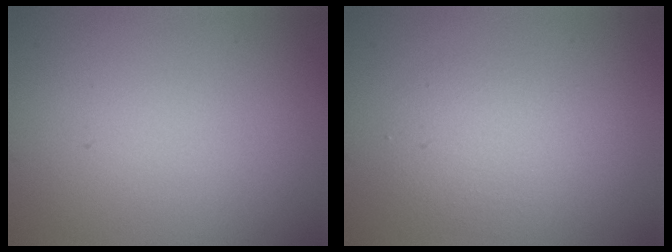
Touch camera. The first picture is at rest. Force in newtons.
{"total": 2.6, "press": 2.6, "slide": 0.1}